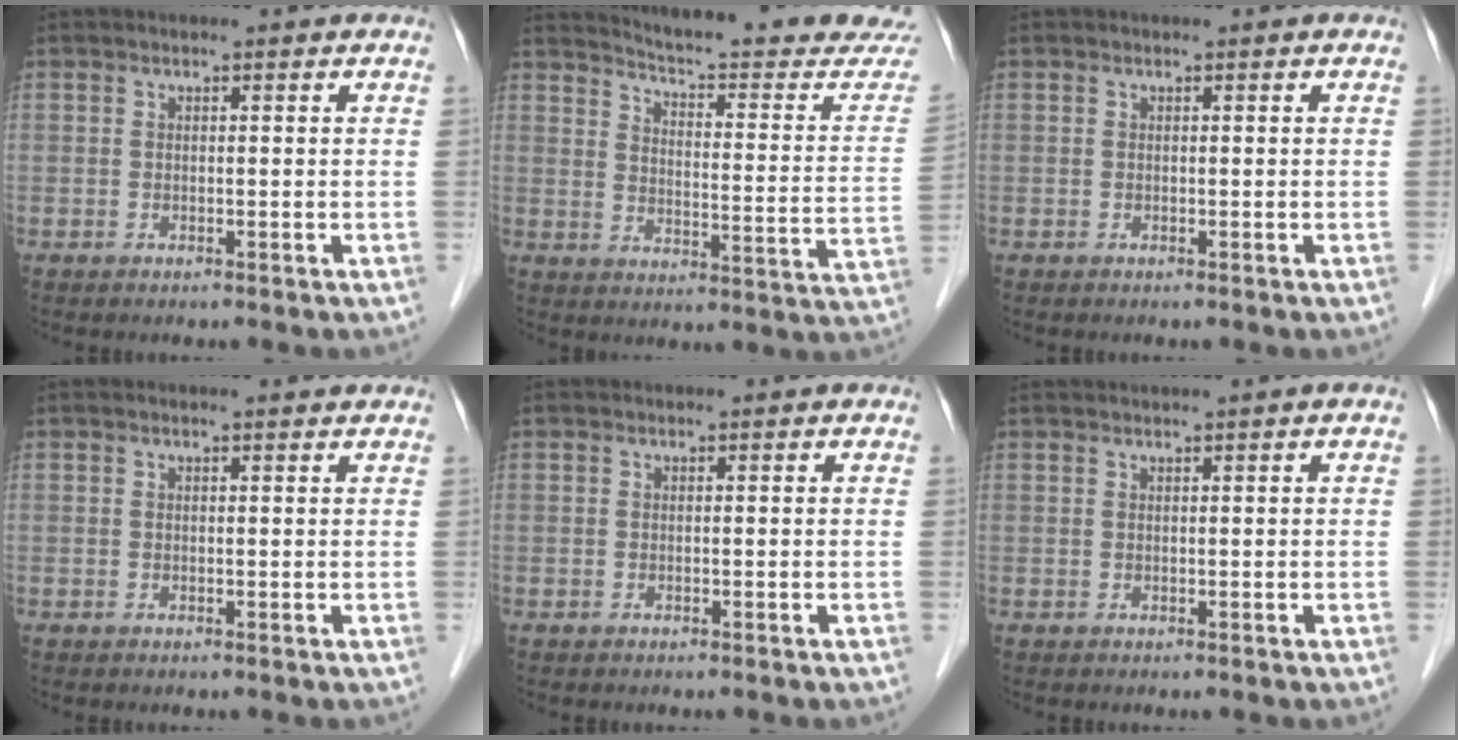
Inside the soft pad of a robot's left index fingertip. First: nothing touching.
{"total": 20.9, "force": [20.0, 0.8, 5.8], "torque": [-0.081, -0.110, 0.235]}
{"total": 0.0}
{"total": 1.2, "force": [1.1, 0.0, 0.6], "torque": [-0.013, 0.006, 0.011]}
{"total": 0.0}
{"total": 0.8, "force": [0.3, -0.4, 0.6], "torque": [-0.016, -0.002, 0.016]}